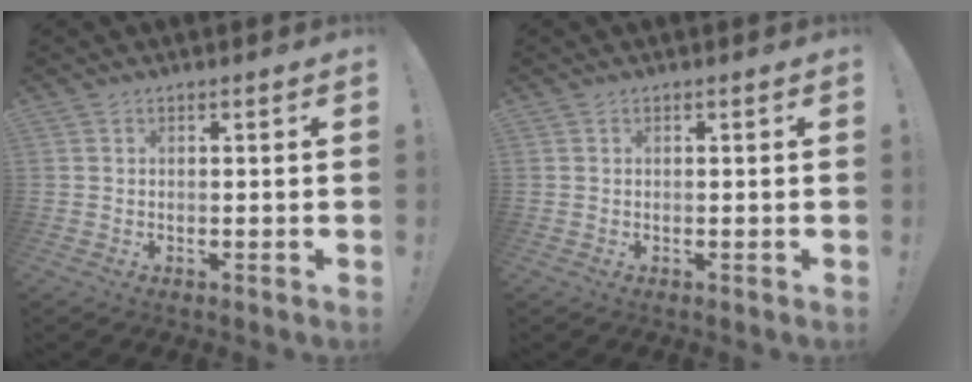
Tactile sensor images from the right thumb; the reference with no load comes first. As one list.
[{"total": 0.0}]